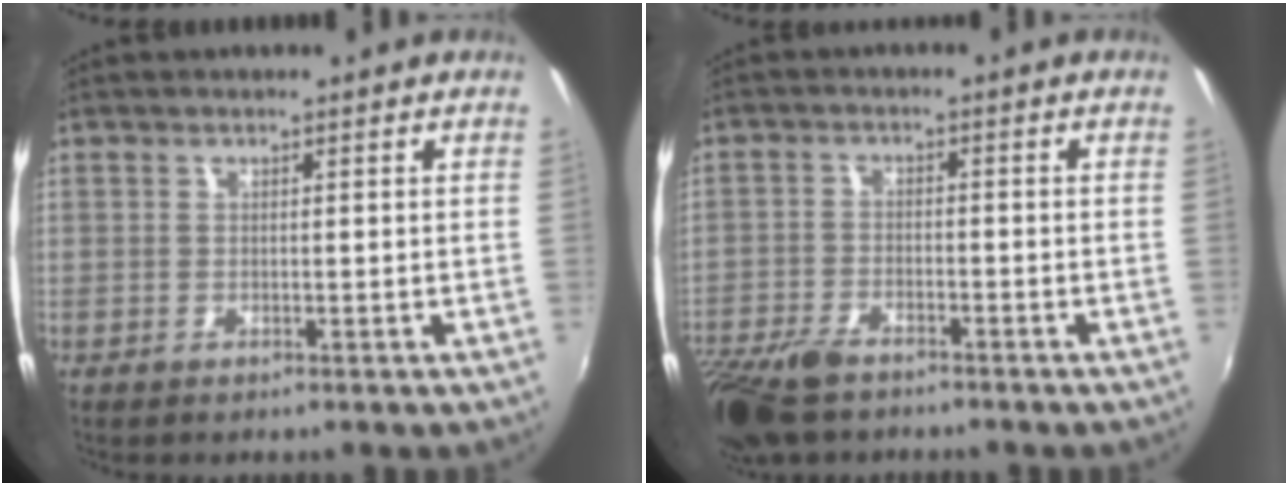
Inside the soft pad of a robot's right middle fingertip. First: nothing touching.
{"total": 11.6, "force": [-8.7, 4.8, 6.0], "torque": [-0.150, -0.029, -0.164]}